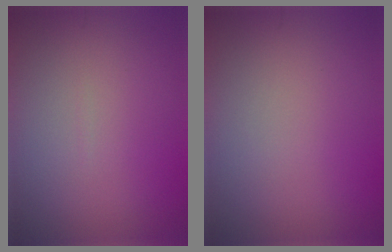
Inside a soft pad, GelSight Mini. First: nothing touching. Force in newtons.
{"total": 0.0}